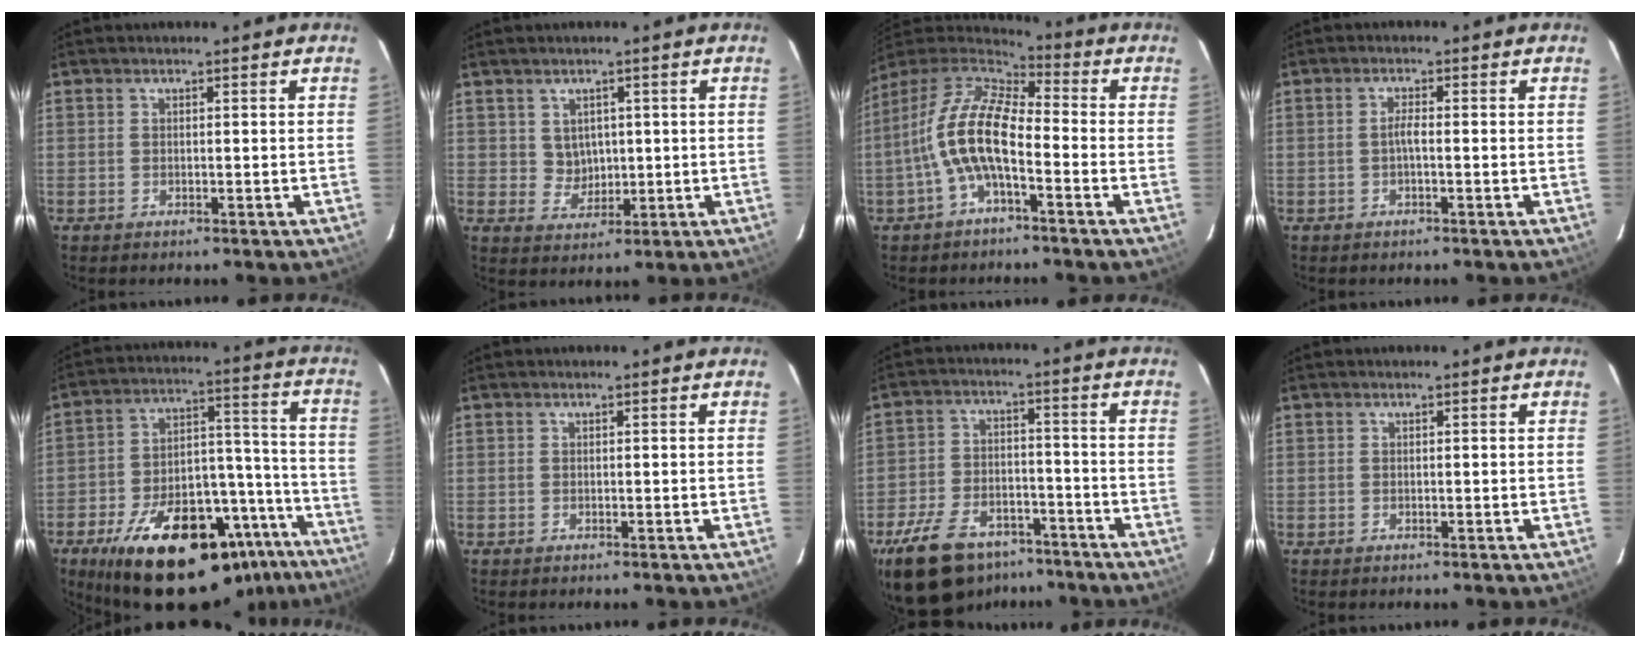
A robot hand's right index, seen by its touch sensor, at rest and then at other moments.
{"total": 3.8, "force": [1.2, 3.5, 0.8], "torque": [-0.011, 0.008, 0.029]}
{"total": 12.0, "force": [-3.2, 4.5, 10.6], "torque": [-0.214, 0.012, -0.063]}
{"total": 1.5, "force": [-0.5, 0.1, 1.5], "torque": [-0.028, 0.004, -0.012]}
{"total": 30.7, "force": [-21.1, 12.5, 18.5], "torque": [-0.280, 0.030, -0.291]}
{"total": 0.0}
{"total": 17.9, "force": [-12.4, 9.4, 8.9], "torque": [-0.203, -0.004, -0.196]}
{"total": 0.0}